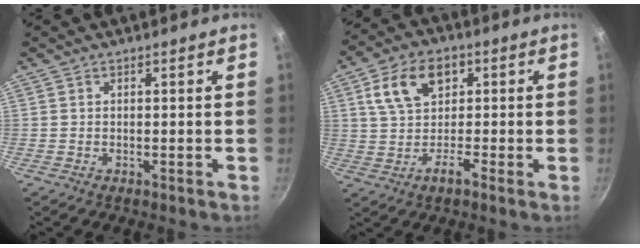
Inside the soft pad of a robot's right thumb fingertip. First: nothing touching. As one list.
[{"total": 9.8, "force": [1.9, 7.0, 6.6], "torque": [-0.090, 0.019, 0.020]}]